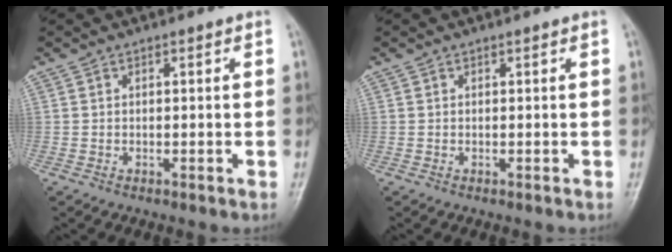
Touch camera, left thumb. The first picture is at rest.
{"total": 0.0}